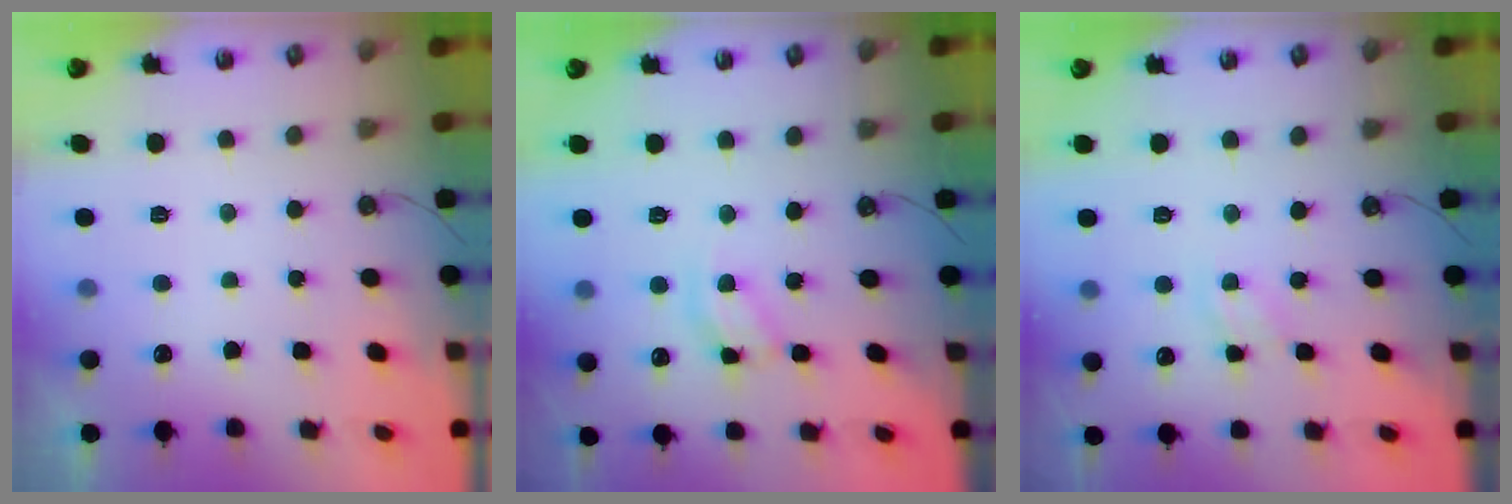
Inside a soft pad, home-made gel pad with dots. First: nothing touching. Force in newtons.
{"total": 10.8, "press": 10.8, "slide": 0.7}
{"total": 2.6, "press": 2.6, "slide": 0.4}